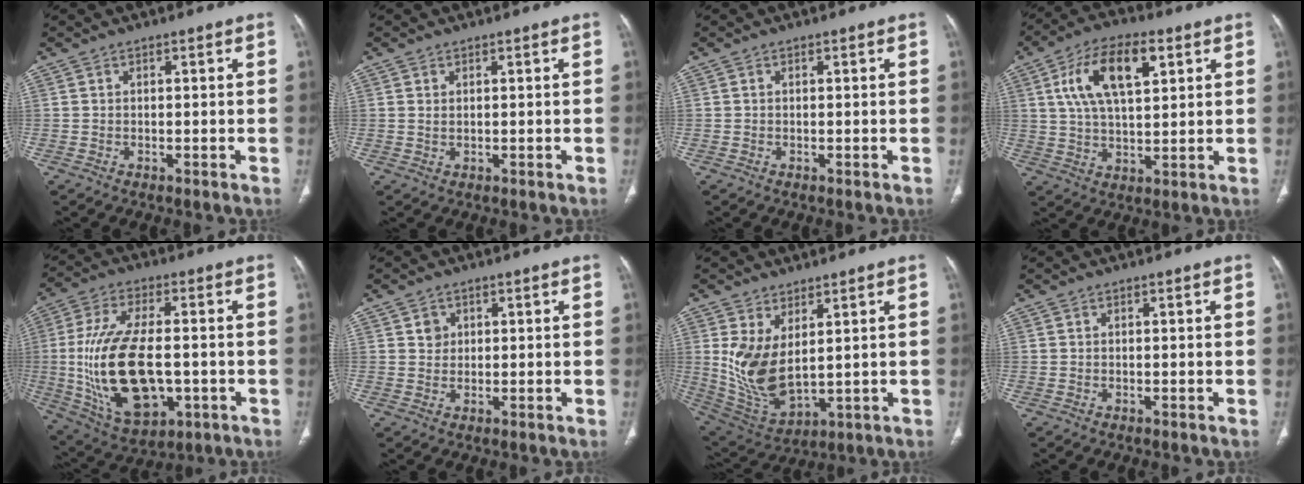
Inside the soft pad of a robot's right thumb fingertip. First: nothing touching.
{"total": 1.0, "force": [0.5, 0.4, 0.7], "torque": [-0.014, -0.001, 0.013]}
{"total": 0.0}
{"total": 14.0, "force": [5.1, 6.6, 11.2], "torque": [-0.197, 0.001, 0.090]}
{"total": 20.9, "force": [-2.1, 10.7, 17.9], "torque": [-0.350, -0.001, -0.017]}
{"total": 2.2, "force": [0.8, 1.9, 0.6], "torque": [0.002, -0.004, 0.013]}
{"total": 11.8, "force": [3.0, 6.2, 9.6], "torque": [-0.185, -0.025, 0.085]}
{"total": 0.0}